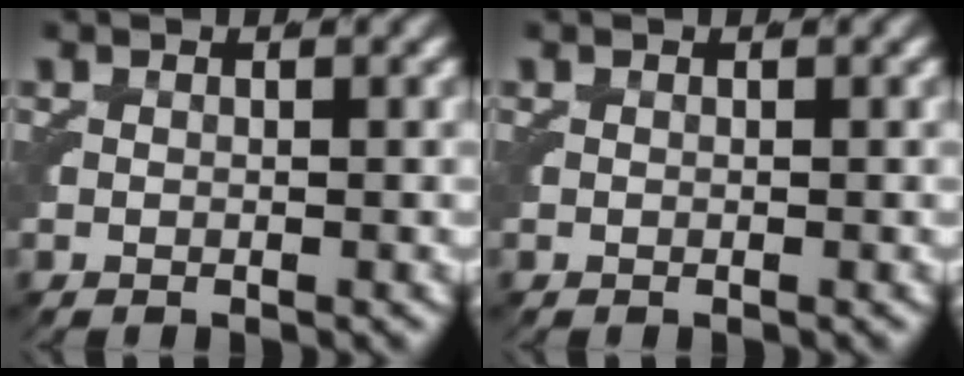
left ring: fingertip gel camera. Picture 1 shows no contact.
{"total": 0.0}